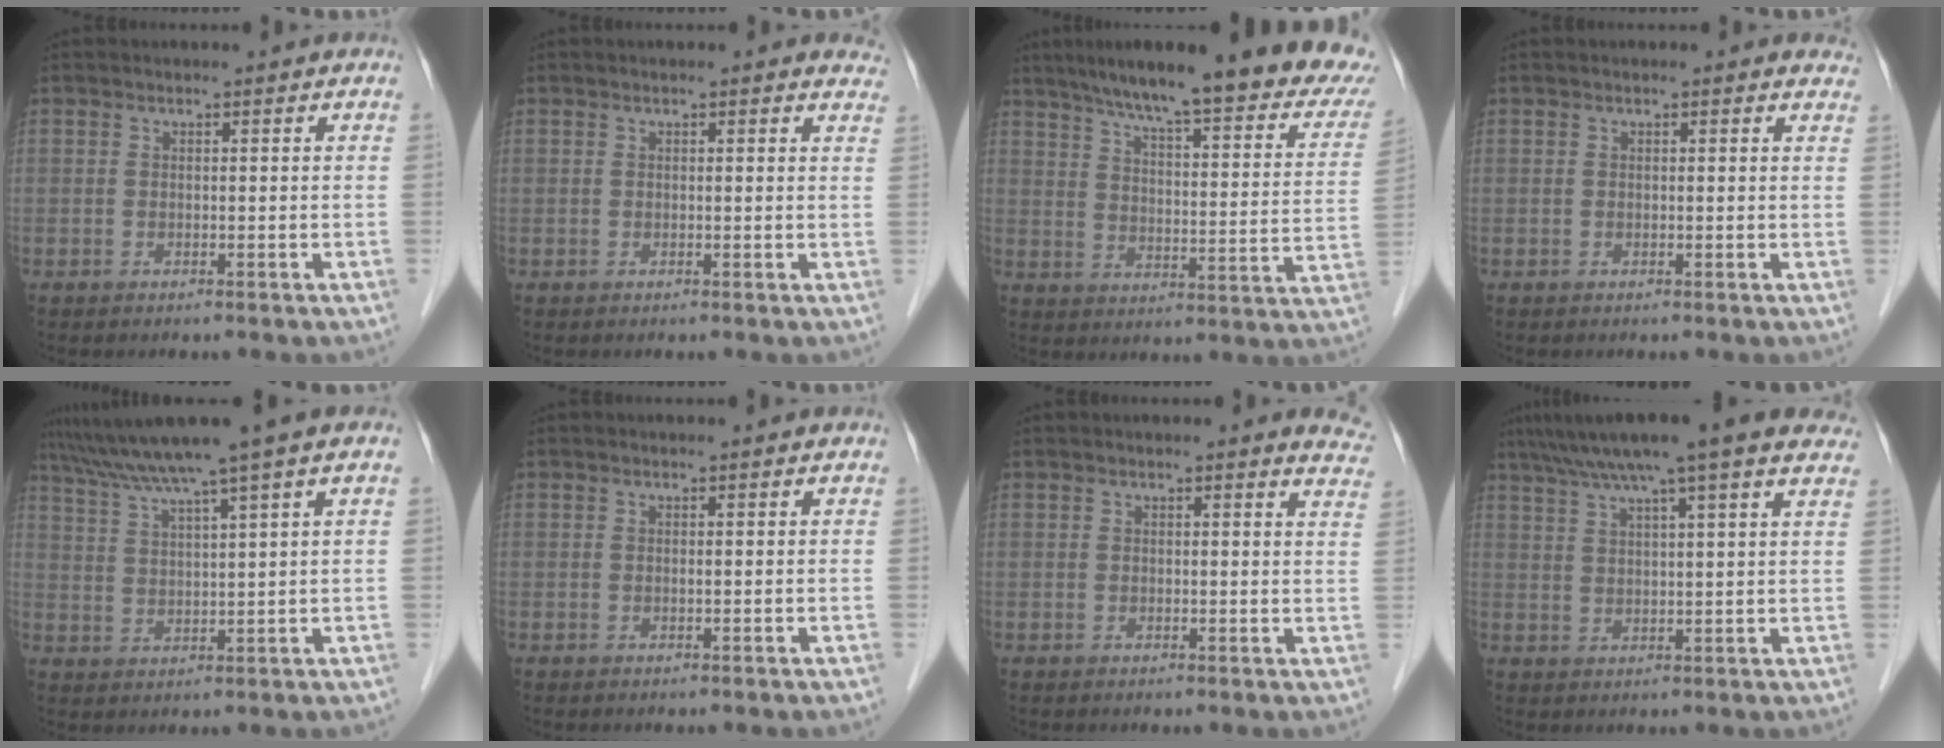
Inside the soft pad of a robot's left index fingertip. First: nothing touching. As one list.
[{"total": 4.0, "force": [3.5, 1.1, 1.6], "torque": [-0.005, 0.005, 0.020]}, {"total": 26.0, "force": [20.6, 3.9, 15.3], "torque": [-0.217, -0.009, 0.260]}, {"total": 2.6, "force": [2.1, 0.8, 1.2], "torque": [-0.005, 0.010, 0.012]}, {"total": 8.4, "force": [6.2, -1.9, 5.3], "torque": [-0.094, 0.024, 0.110]}, {"total": 0.0}, {"total": 6.8, "force": [6.3, 1.2, 2.3], "torque": [-0.003, -0.017, 0.040]}, {"total": 17.1, "force": [13.6, 1.0, 10.3], "torque": [-0.165, 0.045, 0.176]}]